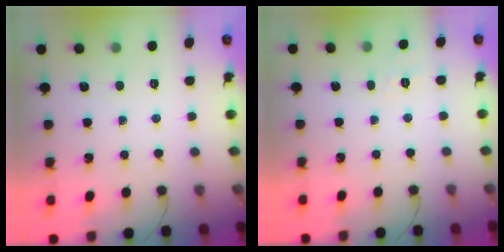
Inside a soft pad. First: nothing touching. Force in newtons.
{"total": 5.7, "press": 5.5, "slide": 1.6}